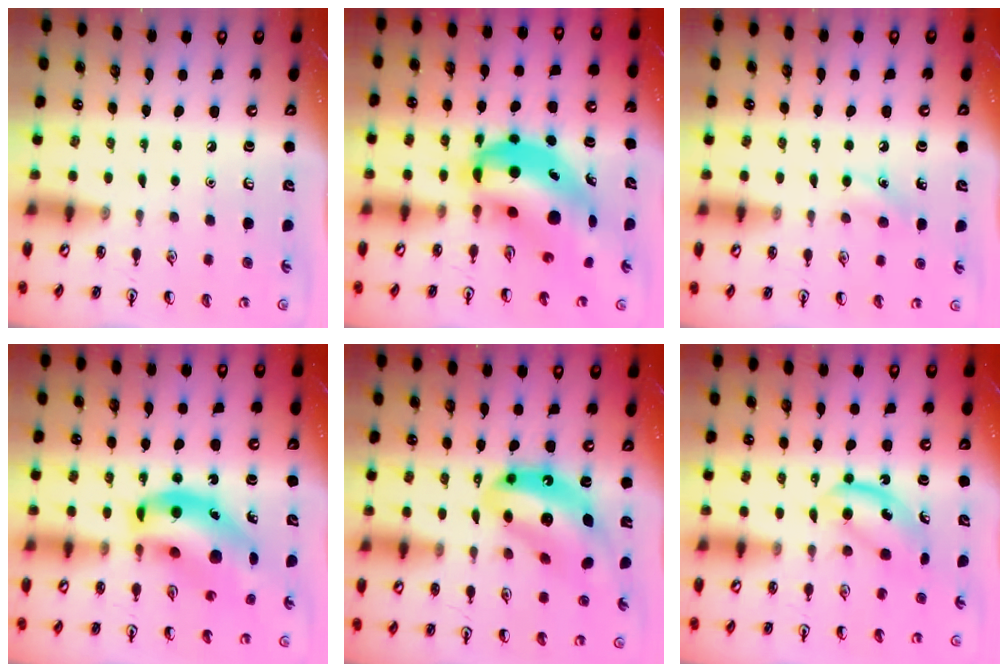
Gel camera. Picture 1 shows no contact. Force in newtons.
{"total": 12.5, "press": 12.0, "slide": 3.5}
{"total": 6.5, "press": 6.2, "slide": 1.9}
{"total": 15.6, "press": 15.0, "slide": 4.3}
{"total": 13.4, "press": 12.6, "slide": 4.6}
{"total": 5.4, "press": 5.4, "slide": 0.8}